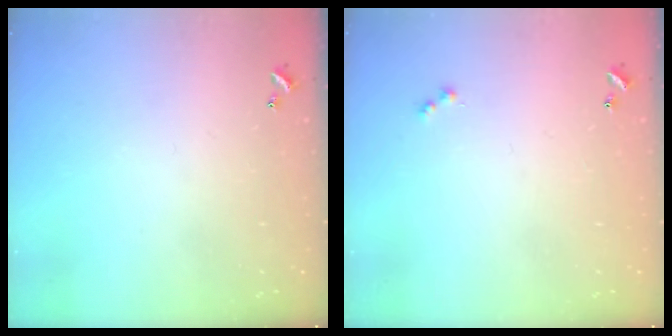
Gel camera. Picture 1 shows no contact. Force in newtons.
{"total": 0.0}